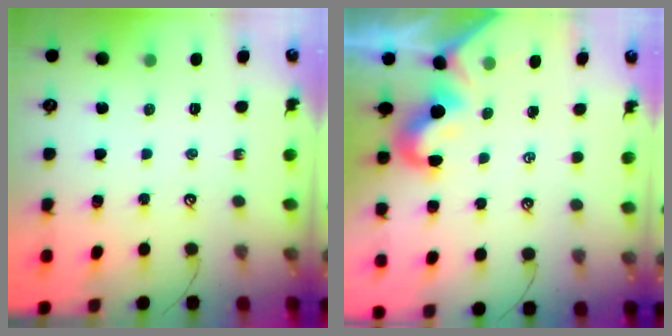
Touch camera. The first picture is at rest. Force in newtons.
{"total": 1.8, "press": 1.6, "slide": 0.8}